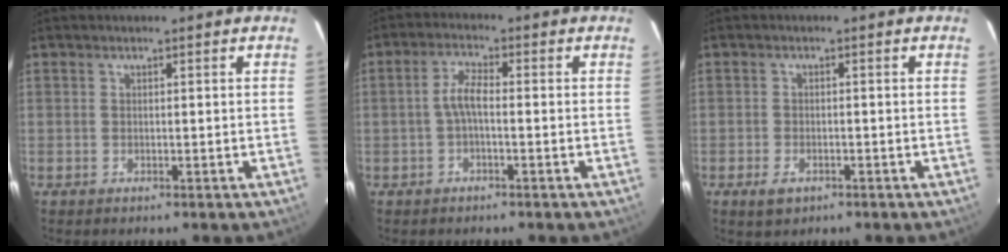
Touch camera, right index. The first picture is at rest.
{"total": 3.3, "force": [-0.9, 0.8, 3.1], "torque": [-0.069, 0.010, -0.019]}
{"total": 3.1, "force": [-1.7, 1.8, 1.7], "torque": [-0.038, -0.006, -0.029]}